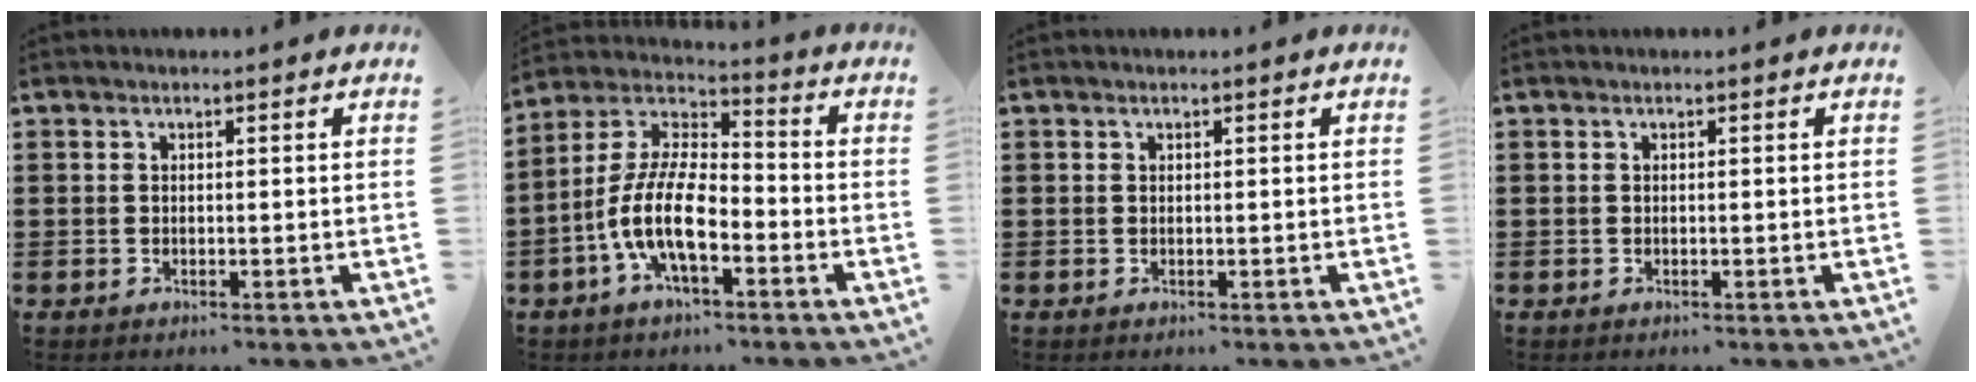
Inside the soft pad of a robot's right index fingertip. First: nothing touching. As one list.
[{"total": 11.2, "force": [-4.6, 4.4, 9.2], "torque": [-0.223, -0.008, -0.092]}, {"total": 0.0}, {"total": 0.0}]